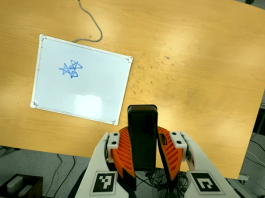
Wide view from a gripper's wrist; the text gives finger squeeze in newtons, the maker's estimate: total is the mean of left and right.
{"total": 10.2, "left": 8.1, "right": 12.3}